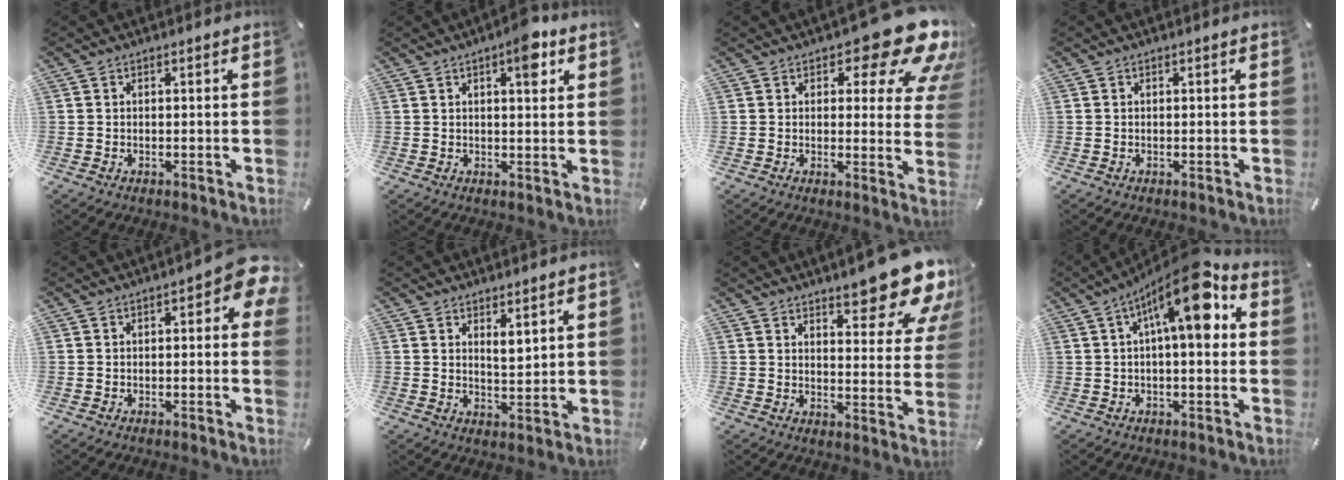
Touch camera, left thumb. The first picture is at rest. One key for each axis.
{"total": 6.8, "fx": 3.4, "fy": 2.7, "fz": 5.2, "tx": -0.061, "ty": -0.013, "tz": 0.048}
{"total": 14.7, "fx": 8.9, "fy": 6.1, "fz": 9.9, "tx": -0.123, "ty": -0.061, "tz": 0.146}
{"total": 0.0}
{"total": 5.8, "fx": 1.2, "fy": 2.7, "fz": 5.0, "tx": -0.052, "ty": -0.006, "tz": 0.015}
{"total": 3.6, "fx": 2.9, "fy": 1.5, "fz": 1.6, "tx": -0.014, "ty": -0.020, "tz": 0.048}
{"total": 15.1, "fx": 11.7, "fy": 4.9, "fz": 8.3, "tx": -0.098, "ty": -0.090, "tz": 0.196}
{"total": 14.6, "fx": 4.8, "fy": 4.5, "fz": 13.1, "tx": -0.197, "ty": -0.029, "tz": 0.071}